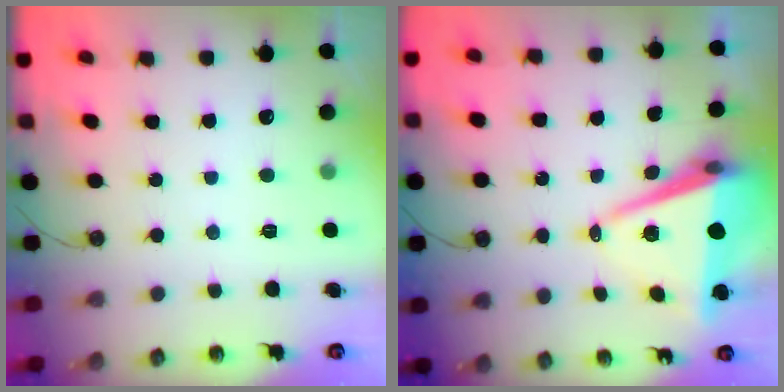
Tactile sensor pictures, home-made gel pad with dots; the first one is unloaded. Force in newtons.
{"total": 9.8, "press": 8.8, "slide": 4.2}